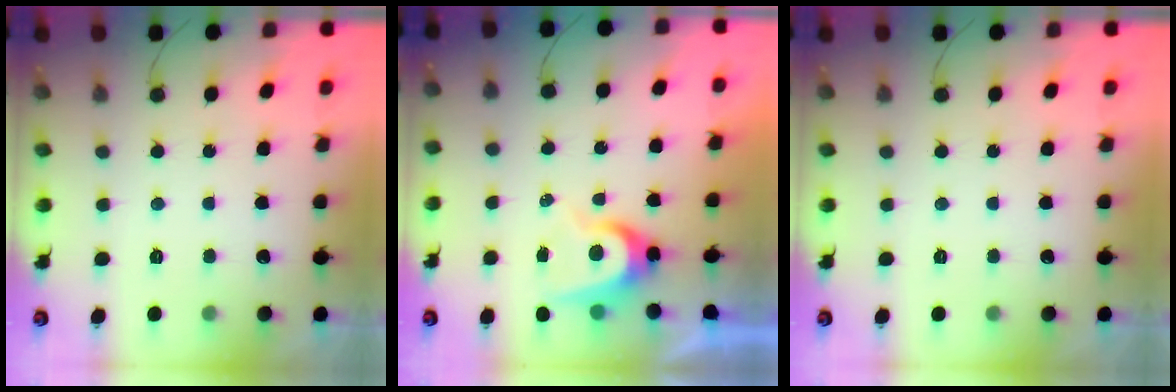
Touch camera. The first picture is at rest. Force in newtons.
{"total": 7.0, "press": 6.9, "slide": 0.4}
{"total": 0.0}